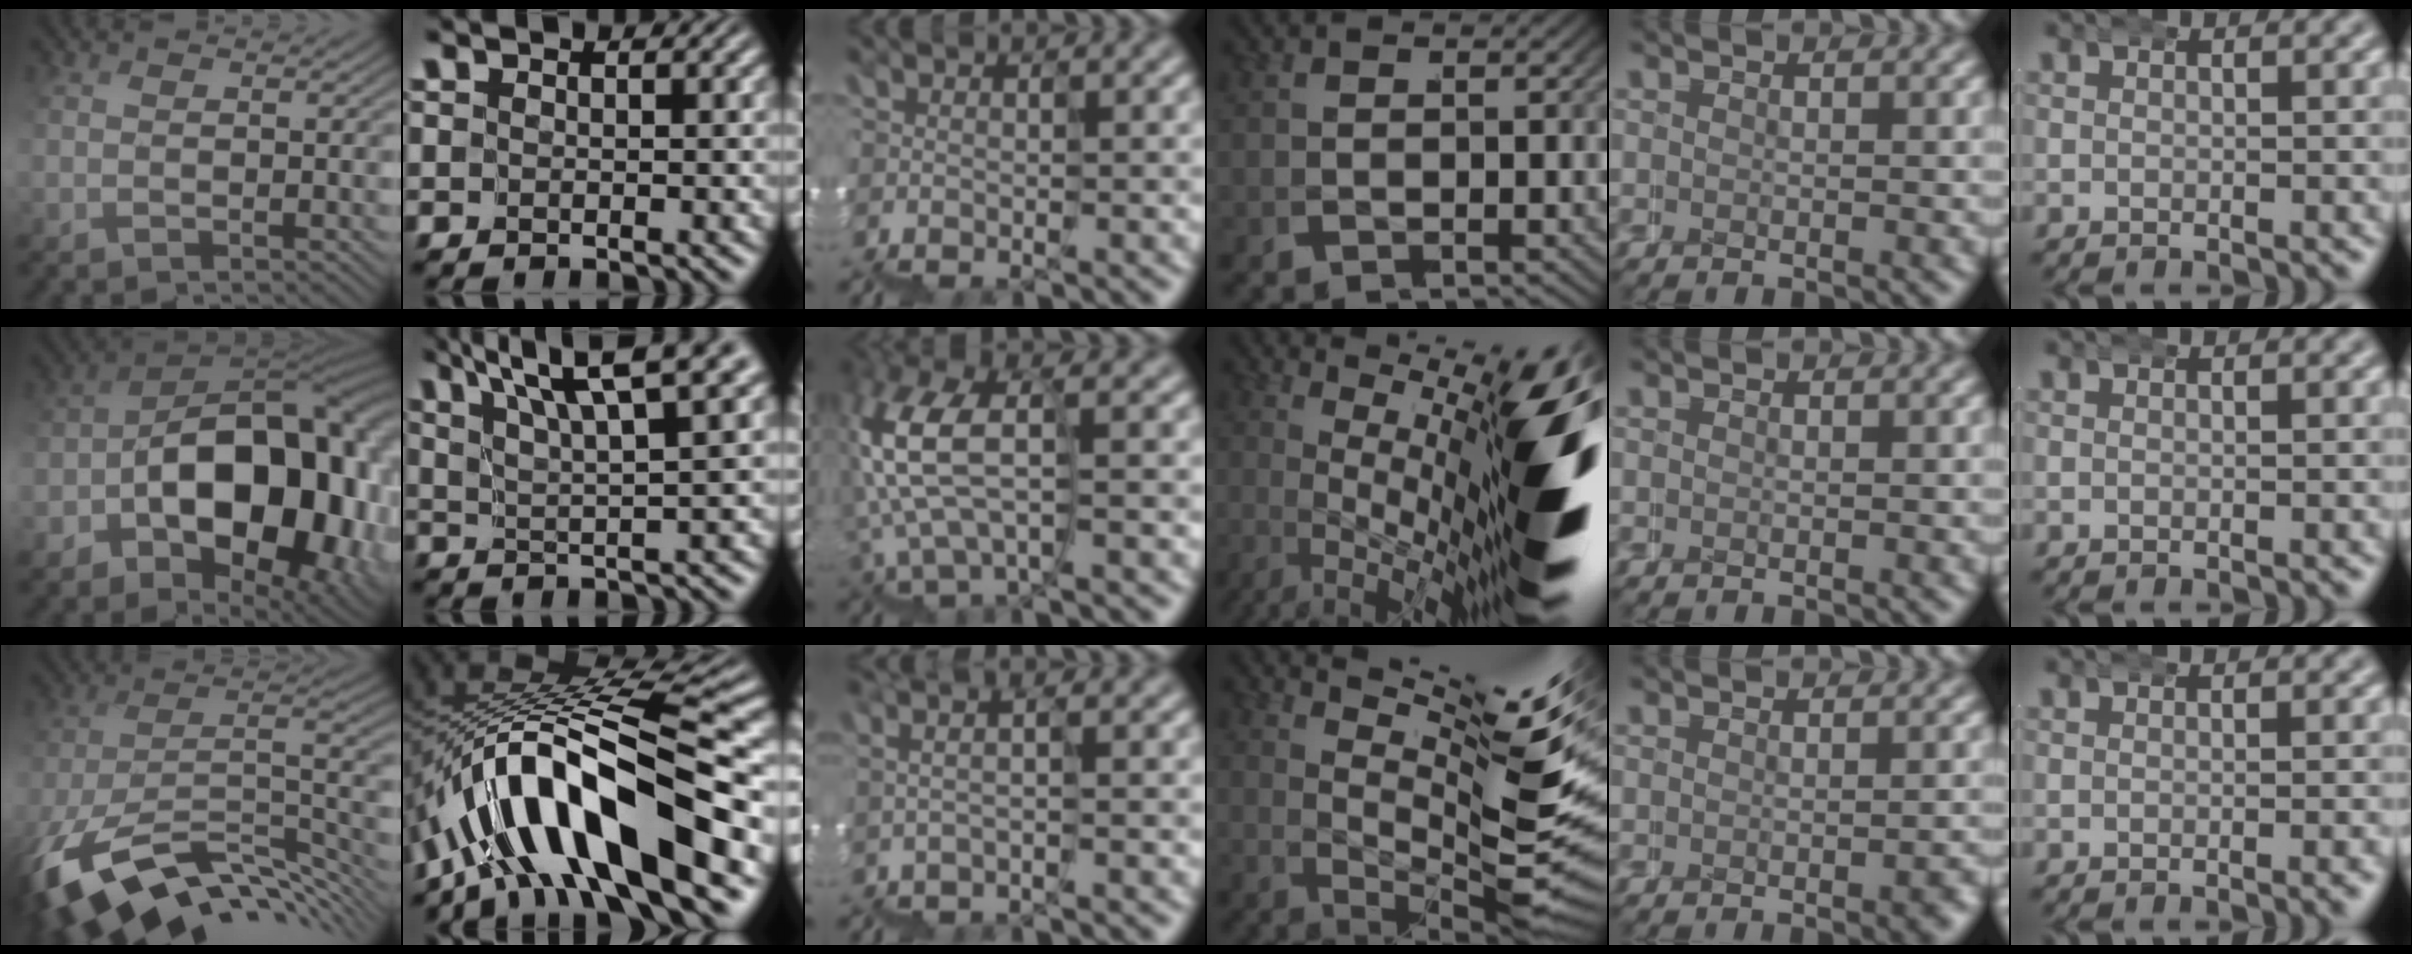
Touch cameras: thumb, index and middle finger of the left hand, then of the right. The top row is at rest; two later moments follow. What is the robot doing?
{"motion": "wrap", "object": "duck tape"}